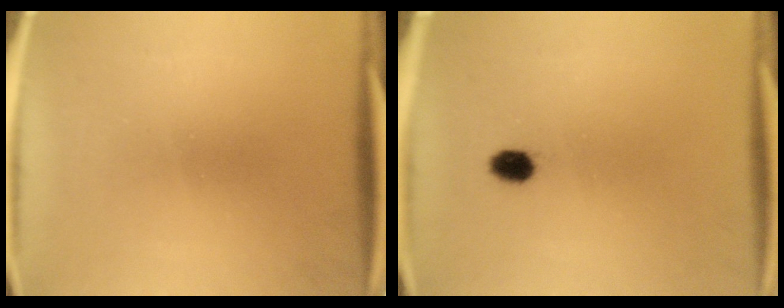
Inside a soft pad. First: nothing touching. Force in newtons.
{"total": 2.7}